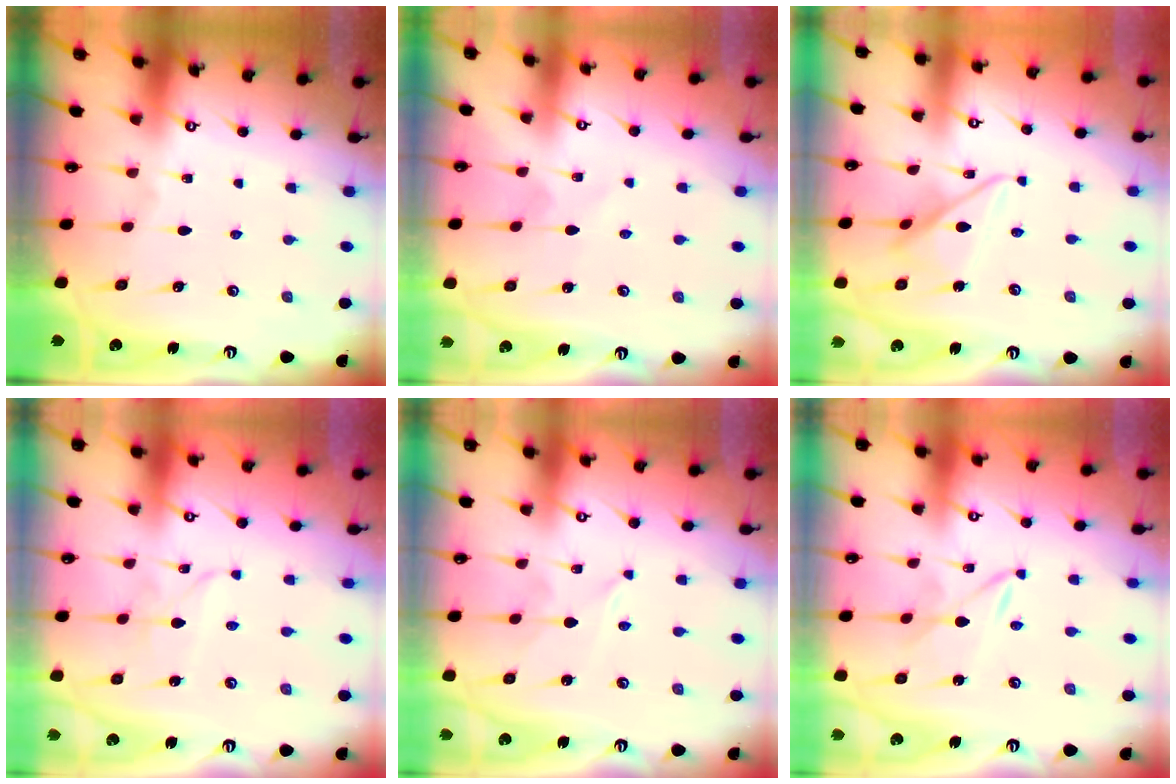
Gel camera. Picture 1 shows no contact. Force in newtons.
{"total": 2.7, "press": 2.7, "slide": 0.3}
{"total": 11.1, "press": 11.0, "slide": 1.0}
{"total": 2.1, "press": 2.1, "slide": 0.1}
{"total": 1.4, "press": 1.3, "slide": 0.3}
{"total": 2.1, "press": 2.1, "slide": 0.3}